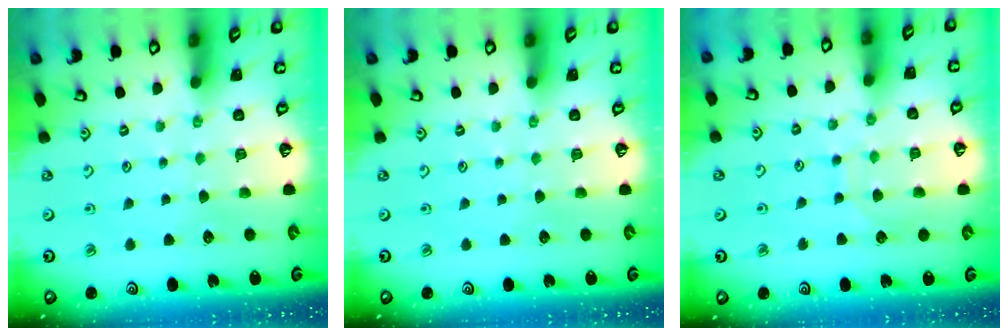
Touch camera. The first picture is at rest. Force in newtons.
{"total": 0.0}
{"total": 6.2, "press": 6.1, "slide": 0.5}